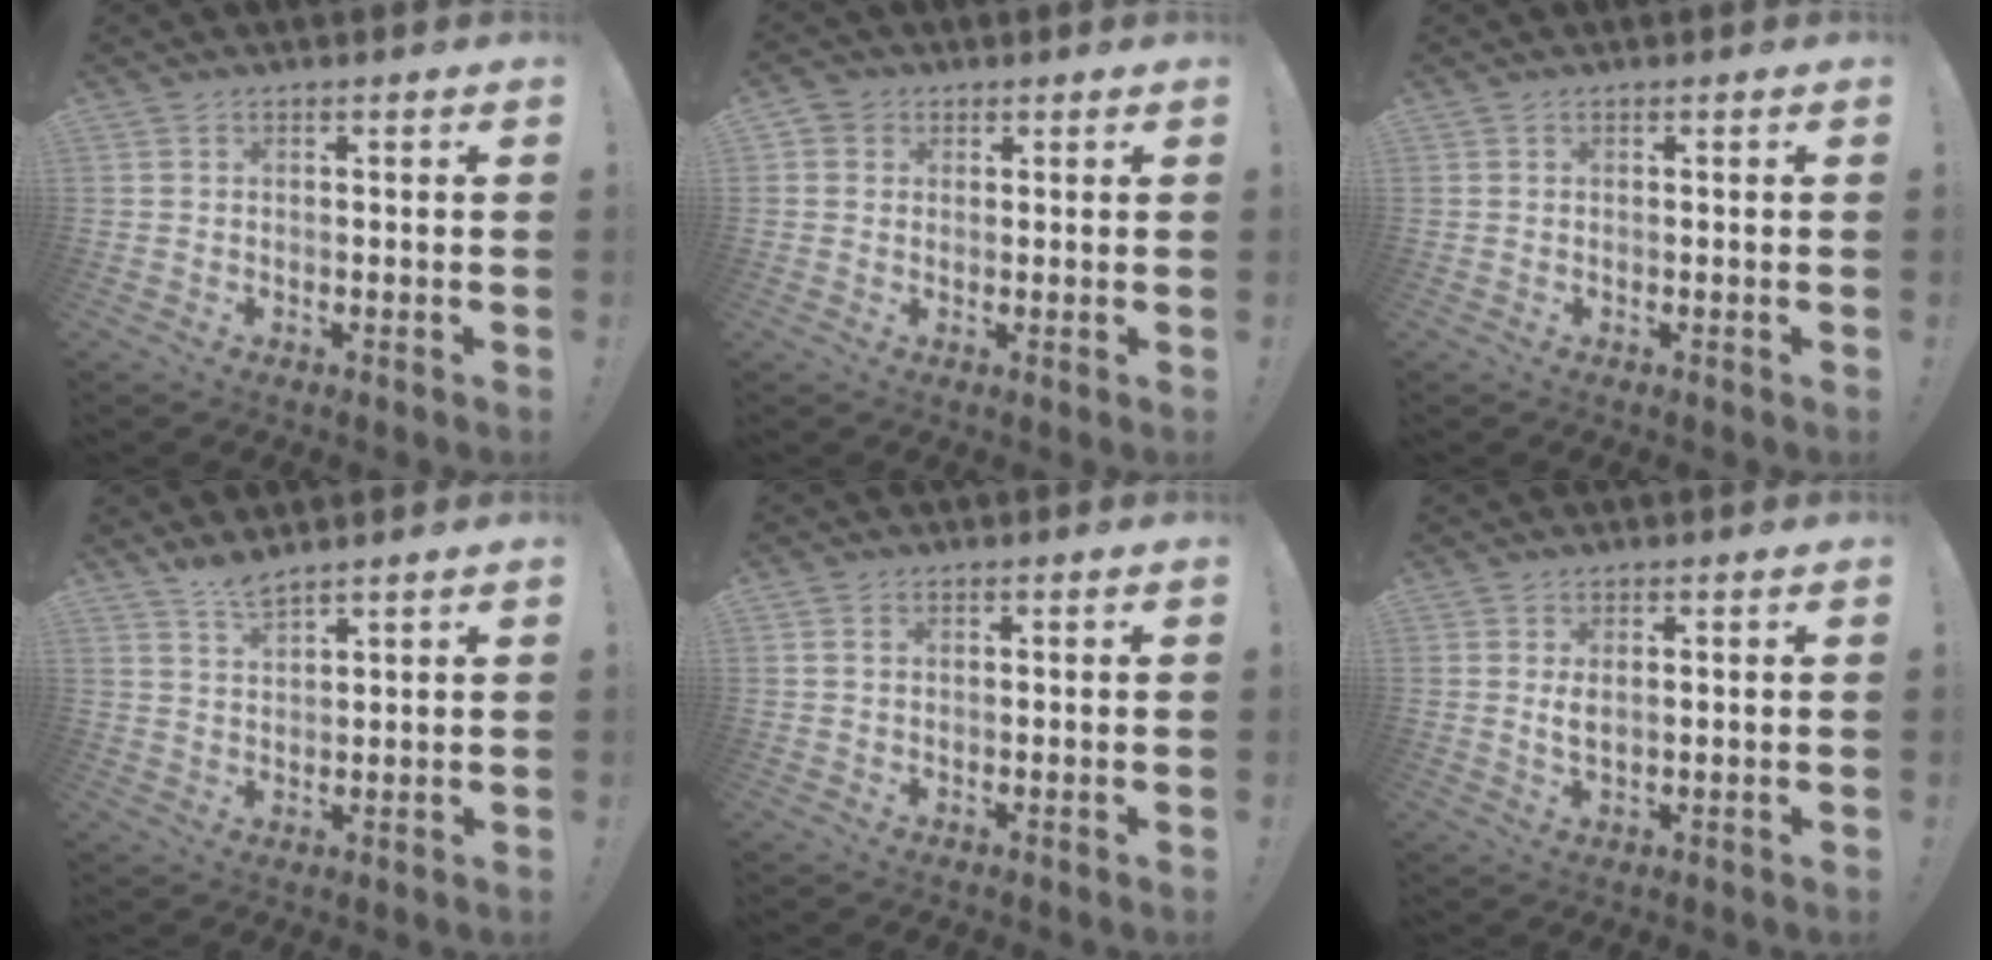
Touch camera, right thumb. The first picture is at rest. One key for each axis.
{"total": 3.1, "fx": 1.0, "fy": 2.9, "fz": 0.7, "tx": -0.013, "ty": 0.002, "tz": 0.020}
{"total": 0.0}
{"total": 4.5, "fx": 4.1, "fy": 0.5, "fz": 1.9, "tx": -0.031, "ty": -0.028, "tz": 0.072}
{"total": 1.3, "fx": 0.6, "fy": 0.9, "fz": 0.6, "tx": -0.009, "ty": 0.001, "tz": 0.010}
{"total": 2.9, "fx": 1.2, "fy": 1.2, "fz": 2.4, "tx": -0.027, "ty": -0.010, "tz": 0.017}